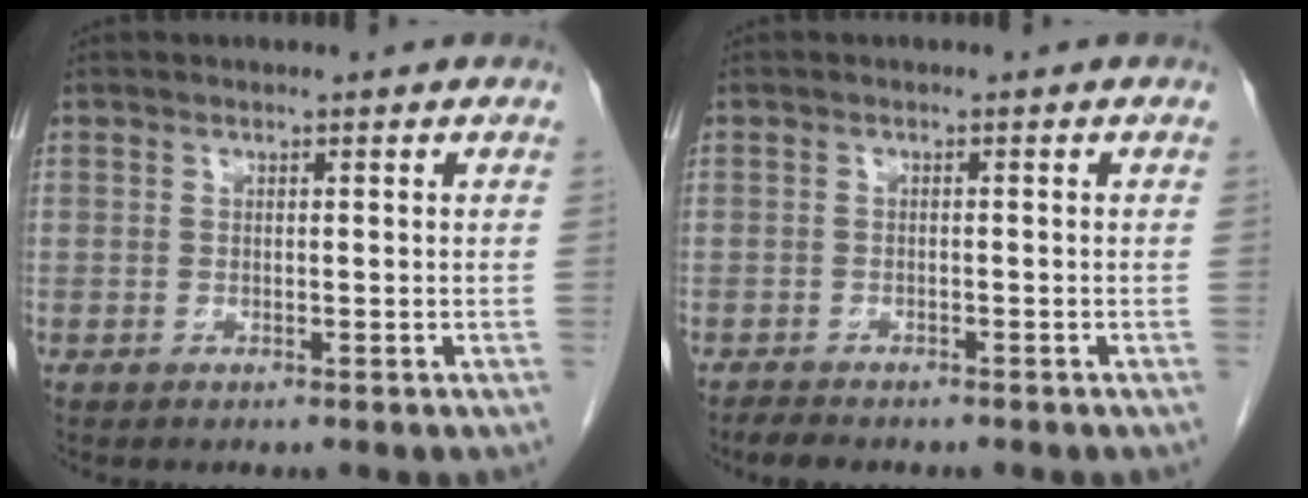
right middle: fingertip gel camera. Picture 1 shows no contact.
{"total": 2.8, "force": [-2.4, 0.8, 1.1], "torque": [-0.024, -0.007, -0.034]}